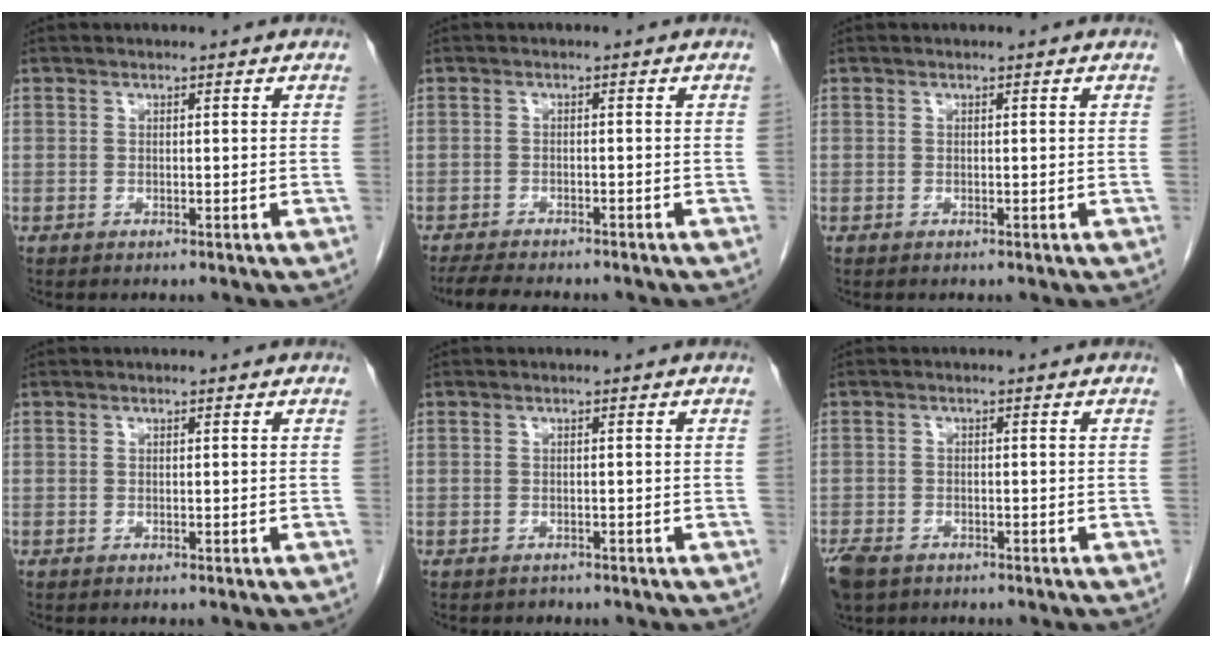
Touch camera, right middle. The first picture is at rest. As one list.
[{"total": 7.2, "force": [-6.3, 1.2, 3.3], "torque": [-0.055, -0.015, -0.096]}, {"total": 0.0}, {"total": 0.0}, {"total": 0.7, "force": [-0.6, 0.4, -0.1], "torque": [-0.010, -0.002, -0.012]}, {"total": 5.9, "force": [-4.1, 3.3, 2.7], "torque": [-0.058, -0.008, -0.070]}]